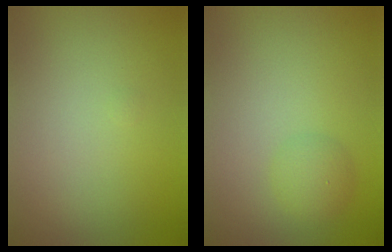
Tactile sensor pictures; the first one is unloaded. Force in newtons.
{"total": 1.9, "press": 1.9, "slide": 0.1}